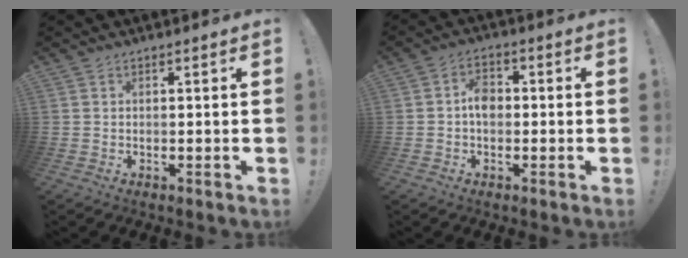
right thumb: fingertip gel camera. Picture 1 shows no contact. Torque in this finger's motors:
{"motor_torque": [0.80, 0.84, 0.54, -0.54, 0.00]}